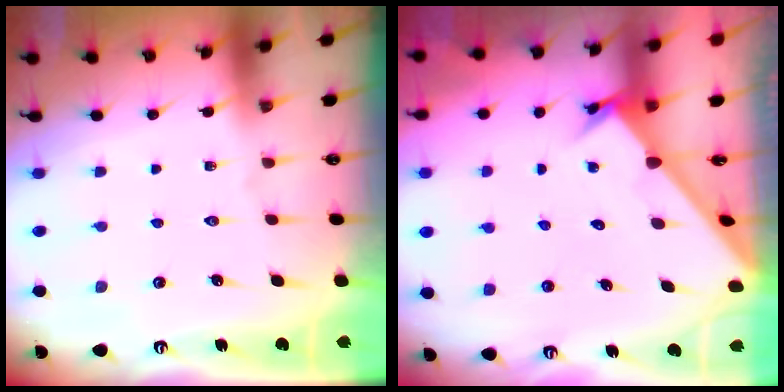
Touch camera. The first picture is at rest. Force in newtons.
{"total": 2.3, "press": 2.3, "slide": 0.0}